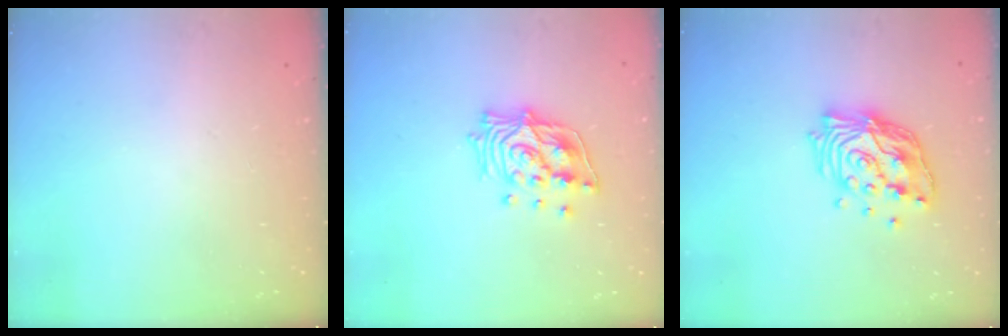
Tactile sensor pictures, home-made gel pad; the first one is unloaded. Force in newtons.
{"total": 14.0, "press": 13.9, "slide": 1.7}
{"total": 14.8, "press": 14.8, "slide": 1.2}